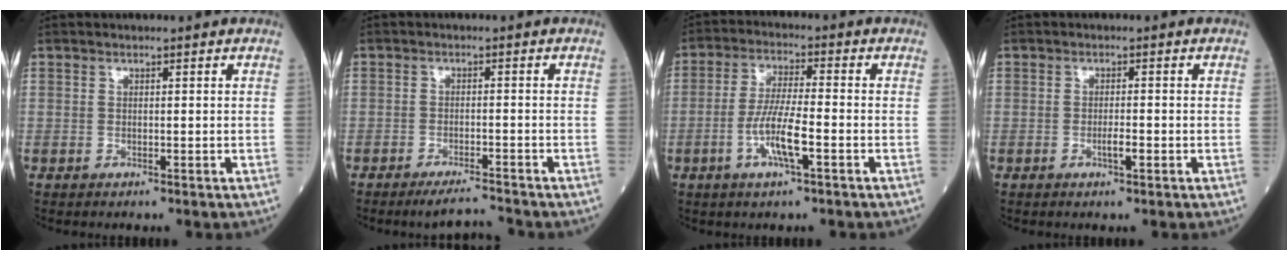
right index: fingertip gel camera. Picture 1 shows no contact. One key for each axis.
{"total": 3.8, "fx": -3.6, "fy": -0.3, "fz": 1.3, "tx": -0.021, "ty": -0.014, "tz": -0.062}
{"total": 7.5, "fx": -2.7, "fy": 0.8, "fz": 6.9, "tx": -0.137, "ty": -0.003, "tz": -0.055}
{"total": 1.9, "fx": -0.7, "fy": 0.1, "fz": 1.8, "tx": -0.032, "ty": -0.001, "tz": -0.013}